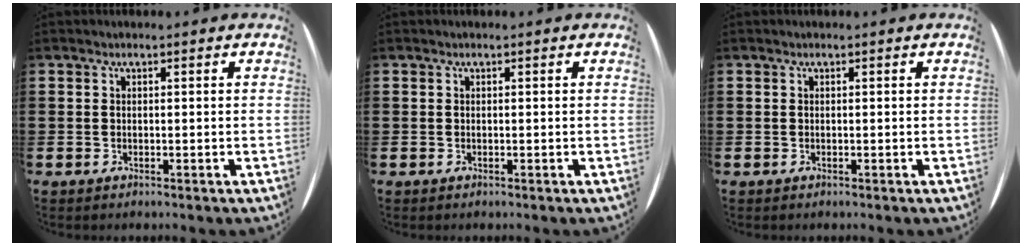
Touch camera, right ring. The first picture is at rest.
{"total": 0.0}
{"total": 0.0}